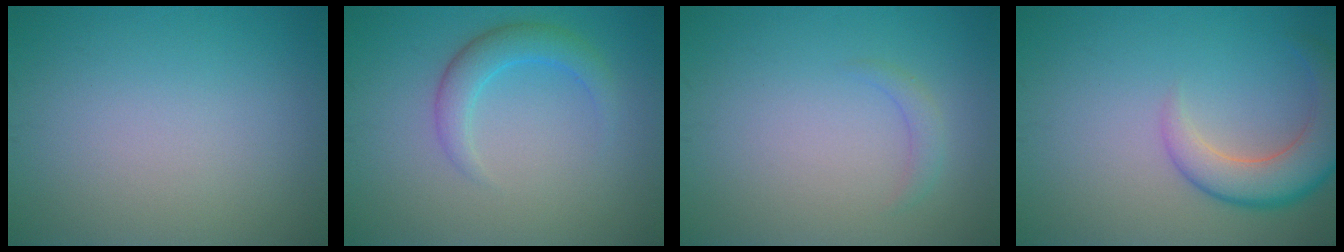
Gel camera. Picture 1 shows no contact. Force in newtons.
{"total": 3.0, "press": 3.0, "slide": 0.1}
{"total": 1.1, "press": 1.1, "slide": 0.1}
{"total": 5.2, "press": 5.2, "slide": 0.3}